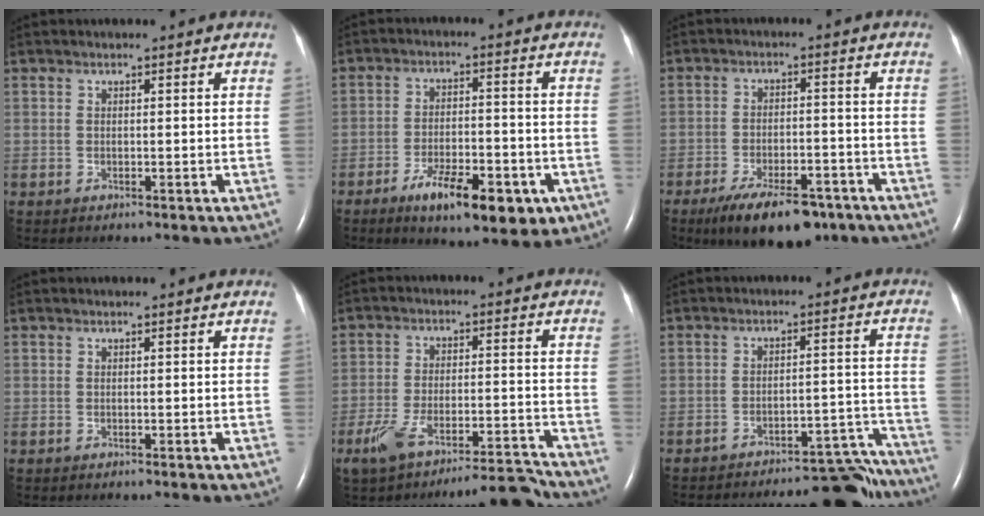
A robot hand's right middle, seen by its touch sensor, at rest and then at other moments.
{"total": 11.8, "force": [-6.3, 4.1, 9.1], "torque": [-0.135, -0.004, -0.089]}
{"total": 11.8, "force": [-8.3, 4.5, 7.2], "torque": [-0.116, -0.007, -0.130]}
{"total": 0.0}
{"total": 9.7, "force": [-8.2, 1.7, 4.9], "torque": [-0.086, 0.012, -0.139]}
{"total": 16.0, "force": [-15.2, 3.1, 3.7], "torque": [-0.020, 0.033, -0.196]}